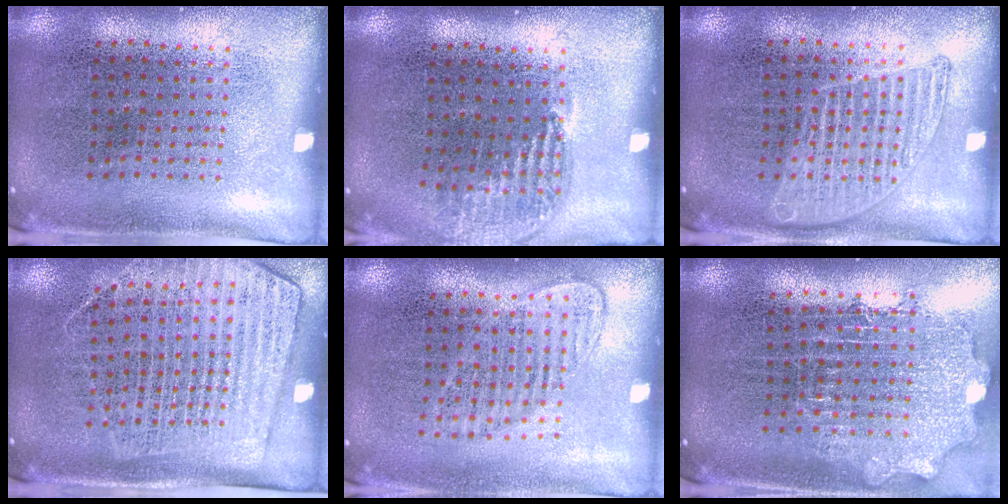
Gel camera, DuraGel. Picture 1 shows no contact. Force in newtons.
{"total": 1.0, "press": 1.0, "slide": 0.4}
{"total": 1.8, "press": 1.8, "slide": 0.2}
{"total": 1.8, "press": 1.5, "slide": 0.9}
{"total": 1.2, "press": 1.0, "slide": 0.6}
{"total": 1.9, "press": 1.5, "slide": 1.1}